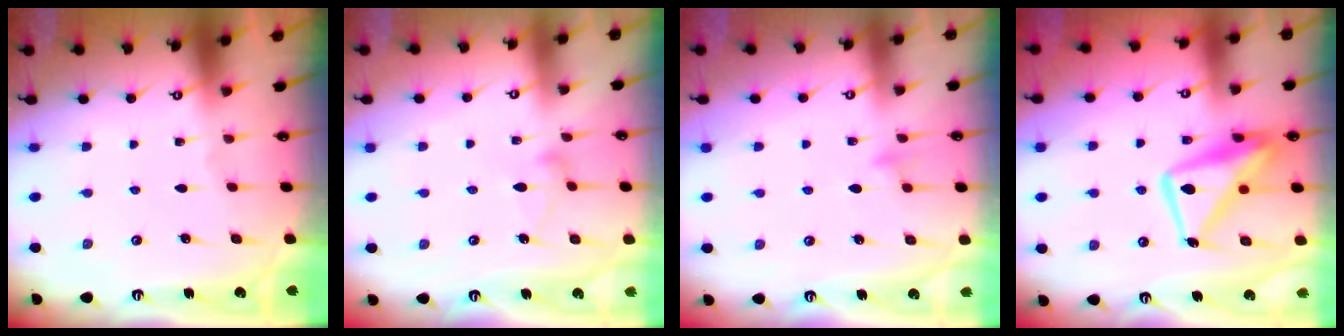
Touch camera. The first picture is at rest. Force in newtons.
{"total": 7.3, "press": 7.3, "slide": 0.3}
{"total": 7.8, "press": 7.8, "slide": 0.7}
{"total": 15.0, "press": 14.9, "slide": 1.5}